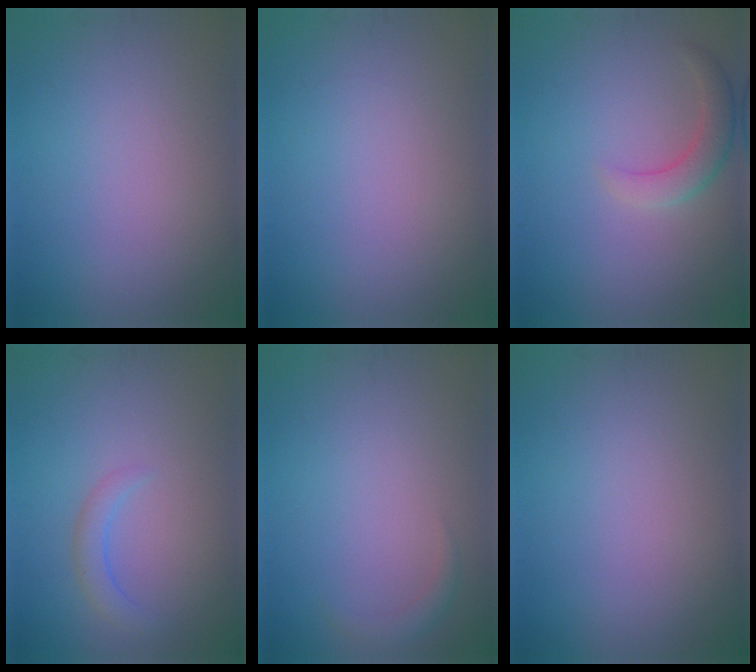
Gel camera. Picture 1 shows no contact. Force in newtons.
{"total": 0.0}
{"total": 2.5, "press": 2.5, "slide": 0.2}
{"total": 1.6, "press": 1.6, "slide": 0.2}
{"total": 1.2, "press": 1.2, "slide": 0.2}
{"total": 0.0}